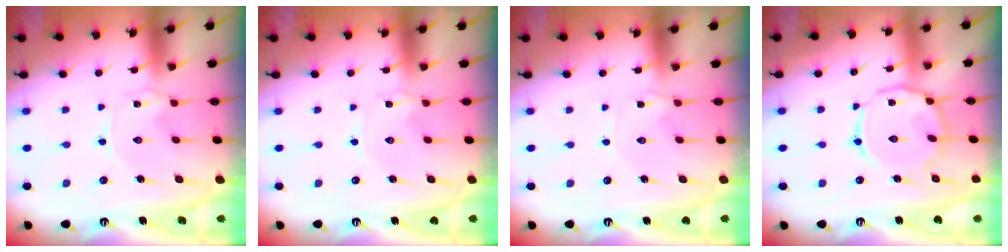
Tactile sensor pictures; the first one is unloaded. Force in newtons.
{"total": 0.0}
{"total": 1.3, "press": 1.3, "slide": 0.3}
{"total": 11.1, "press": 11.1, "slide": 1.0}